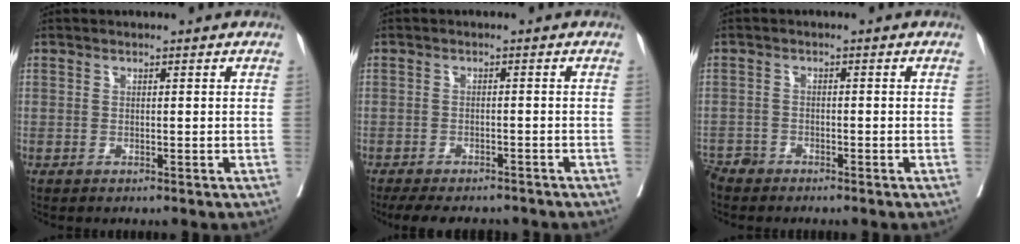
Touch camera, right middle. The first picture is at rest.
{"total": 10.3, "force": [-9.1, 3.0, 3.9], "torque": [-0.063, -0.005, -0.120]}
{"total": 0.5, "force": [-0.5, 0.1, 0.2], "torque": [-0.011, -0.003, -0.013]}